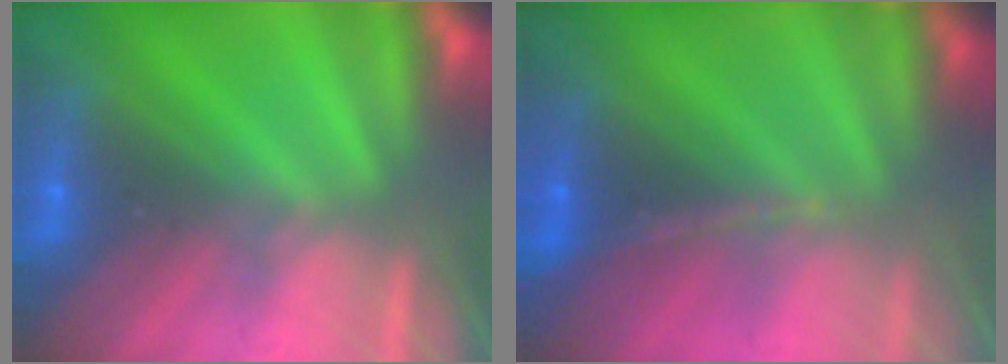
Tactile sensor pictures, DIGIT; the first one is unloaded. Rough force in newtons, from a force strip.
{"total": 1.2}